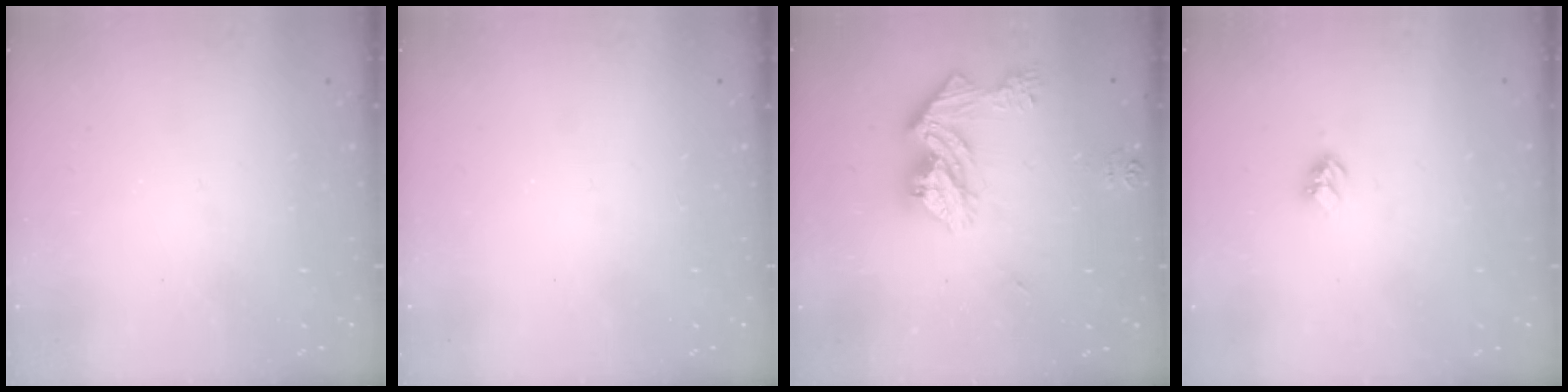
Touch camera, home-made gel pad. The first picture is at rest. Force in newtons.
{"total": 0.0}
{"total": 14.7, "press": 14.7, "slide": 1.2}
{"total": 3.9, "press": 3.8, "slide": 0.5}